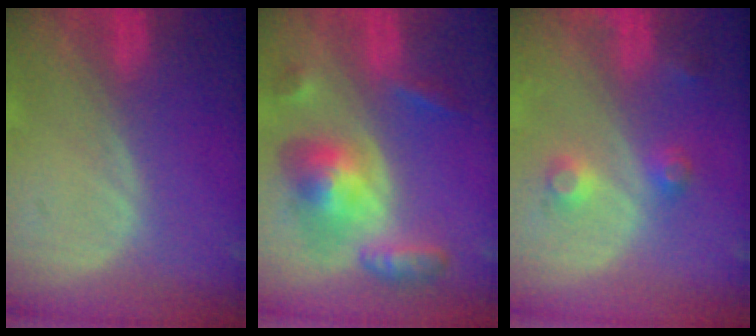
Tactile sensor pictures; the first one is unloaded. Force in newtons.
{"total": 8.3, "press": 8.2, "slide": 0.6}
{"total": 3.9, "press": 3.6, "slide": 1.5}